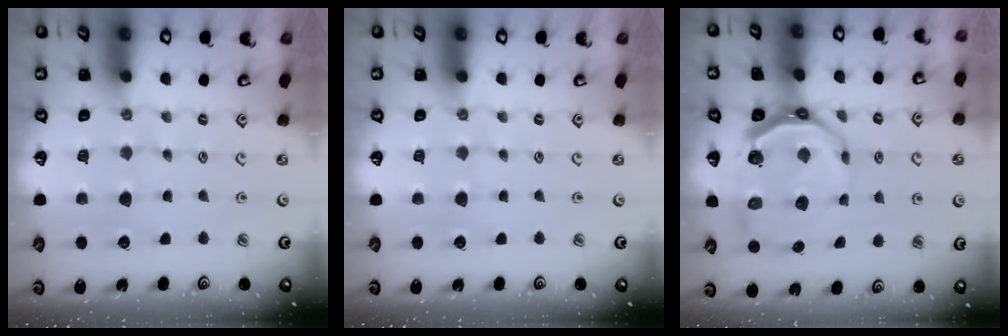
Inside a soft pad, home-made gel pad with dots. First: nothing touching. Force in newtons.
{"total": 0.0}
{"total": 8.9, "press": 7.9, "slide": 4.1}